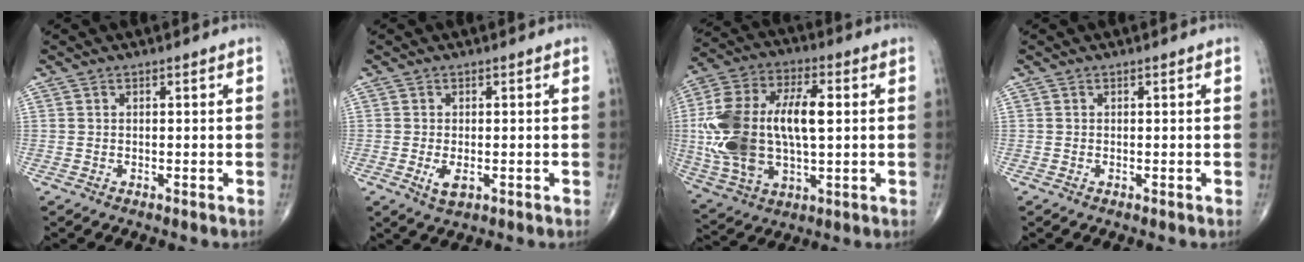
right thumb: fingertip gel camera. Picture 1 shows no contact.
{"total": 2.9, "force": [-0.7, 1.5, 2.4], "torque": [-0.046, -0.005, -0.011]}
{"total": 22.4, "force": [1.3, 11.6, 19.1], "torque": [-0.396, 0.011, 0.028]}
{"total": 0.0}